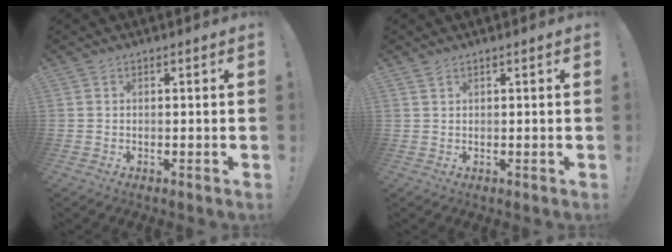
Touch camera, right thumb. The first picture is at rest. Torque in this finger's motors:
{"motor_torque": [0.30, -0.62, 0.17, -0.18, -0.02]}